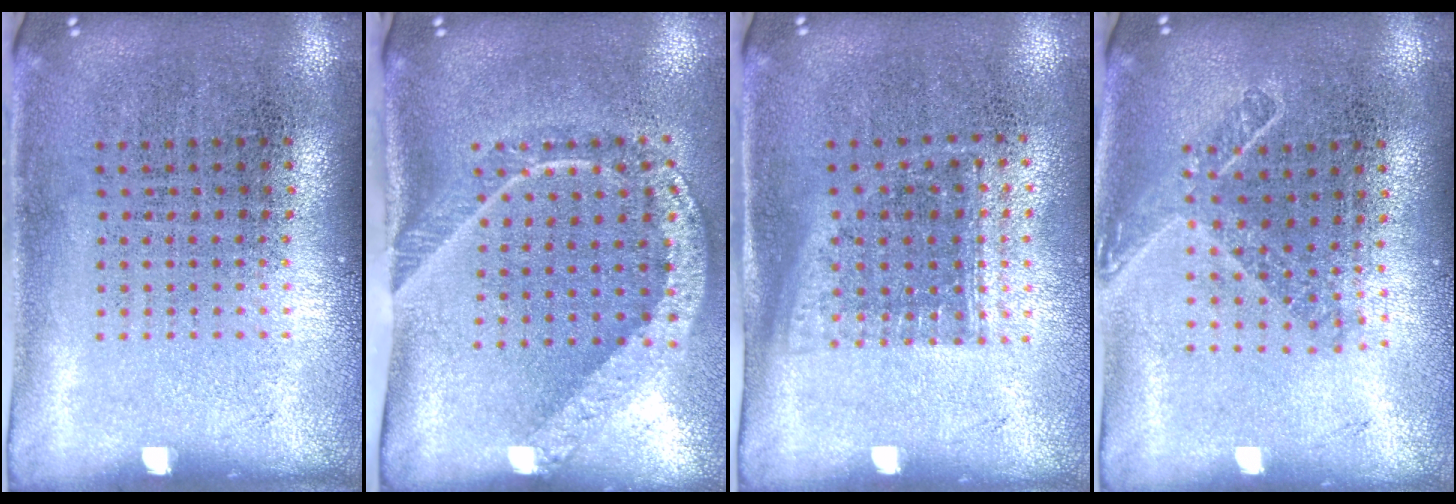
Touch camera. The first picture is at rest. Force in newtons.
{"total": 2.1, "press": 1.5, "slide": 1.5}
{"total": 1.1, "press": 0.8, "slide": 0.8}
{"total": 1.6, "press": 1.2, "slide": 1.0}